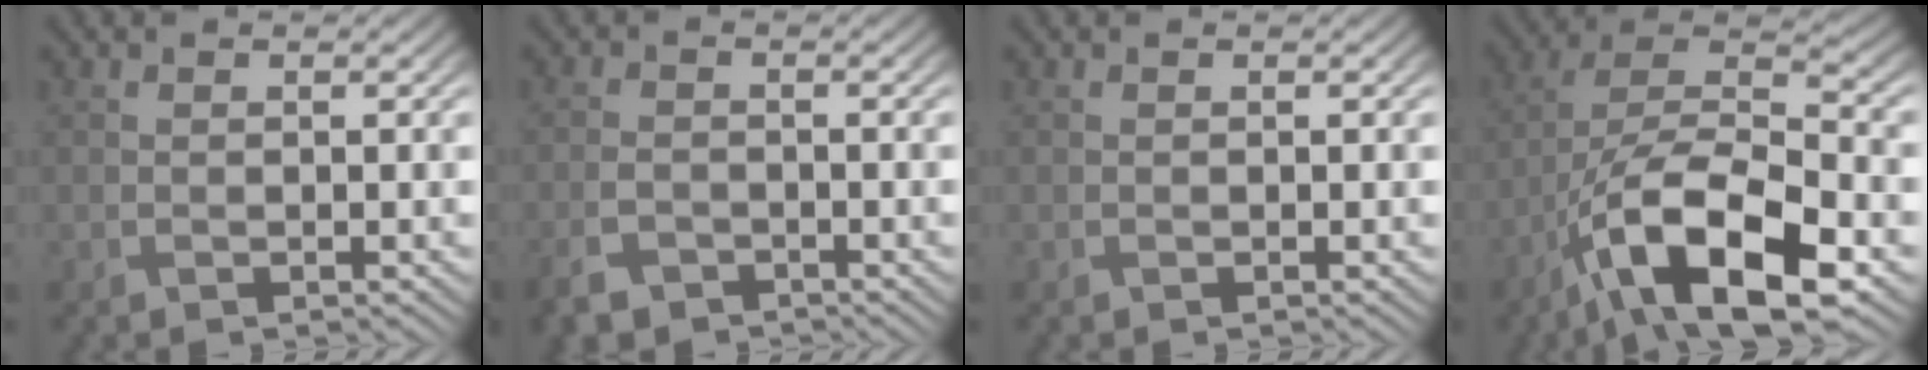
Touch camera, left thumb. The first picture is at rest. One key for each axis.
{"total": 3.4, "fx": -2.5, "fy": 1.7, "fz": 1.5, "tx": -0.034, "ty": -0.007, "tz": -0.055}
{"total": 0.0}
{"total": 15.0, "fx": -7.4, "fy": 5.6, "fz": 11.8, "tx": -0.227, "ty": -0.007, "tz": -0.140}